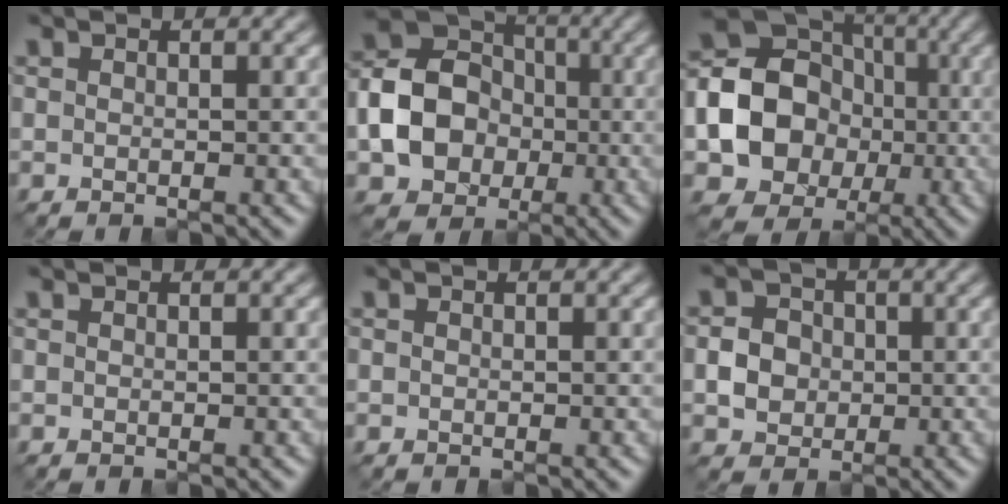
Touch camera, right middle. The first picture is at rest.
{"total": 8.5, "force": [-1.7, 6.9, 4.7], "torque": [-0.095, -0.004, -0.045]}
{"total": 12.9, "force": [-1.8, 11.1, 6.3], "torque": [-0.118, -0.007, -0.056]}
{"total": 0.0}
{"total": 0.0}
{"total": 2.9, "force": [-0.5, 2.6, 1.1], "torque": [-0.014, 0.001, -0.013]}